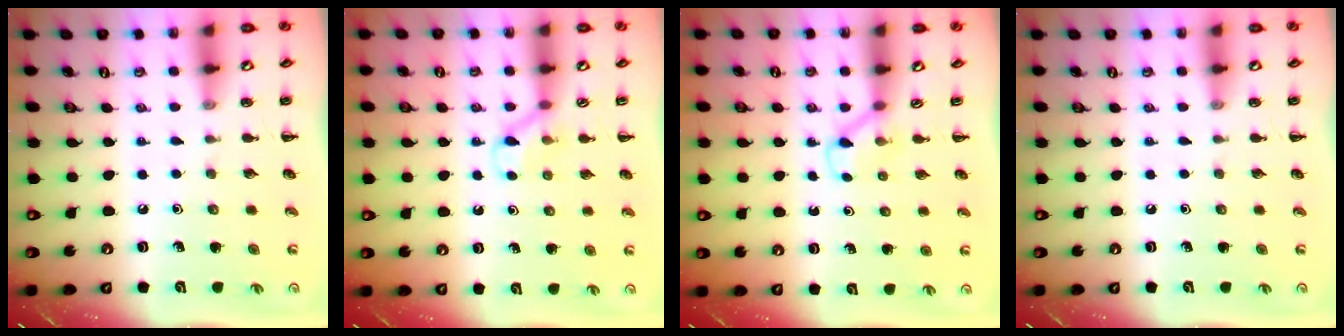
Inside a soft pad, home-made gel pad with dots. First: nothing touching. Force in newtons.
{"total": 4.9, "press": 4.6, "slide": 1.6}
{"total": 3.0, "press": 2.8, "slide": 0.9}
{"total": 0.0}